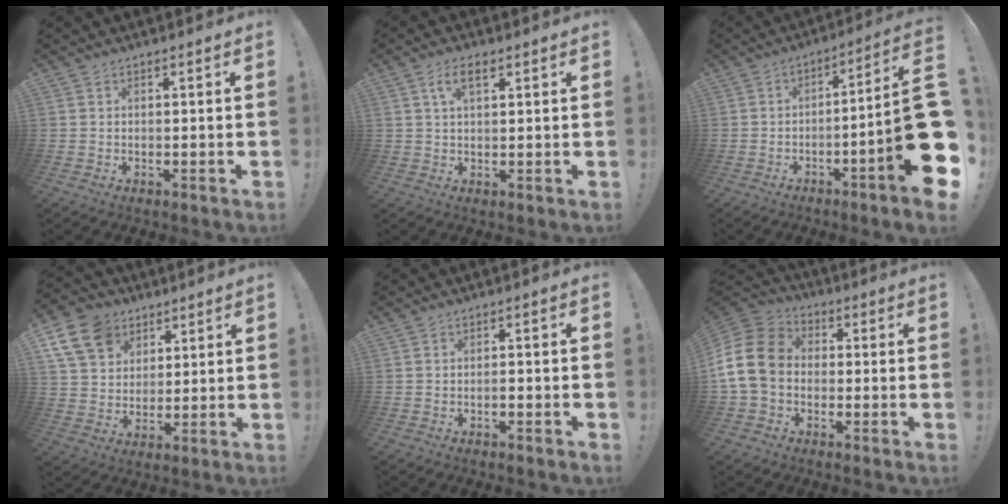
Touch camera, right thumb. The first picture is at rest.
{"total": 5.3, "force": [2.3, 2.2, 4.2], "torque": [-0.077, 0.002, 0.039]}
{"total": 19.9, "force": [-5.2, 1.9, 19.1], "torque": [-0.279, 0.013, -0.082]}
{"total": 14.0, "force": [6.6, 10.8, 6.0], "torque": [-0.095, -0.031, 0.134]}
{"total": 1.1, "force": [-0.7, 0.3, 0.7], "torque": [-0.011, 0.002, -0.013]}
{"total": 16.1, "force": [0.0, 12.3, 10.3], "torque": [-0.194, 0.028, 0.007]}